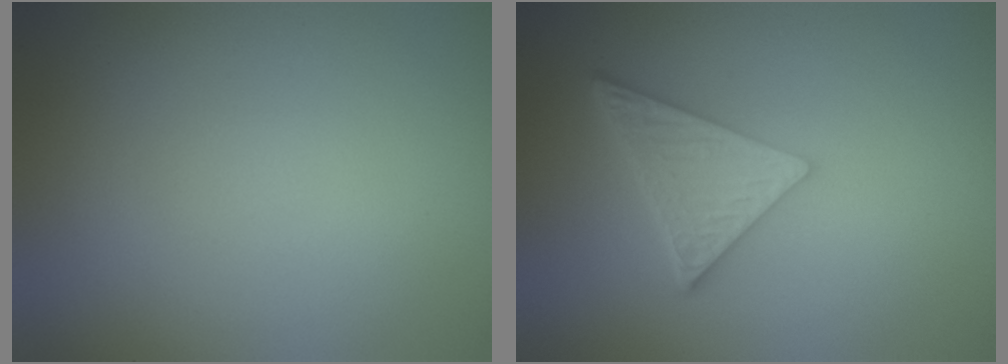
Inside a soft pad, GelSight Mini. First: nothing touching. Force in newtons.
{"total": 5.0, "press": 3.7, "slide": 3.3}